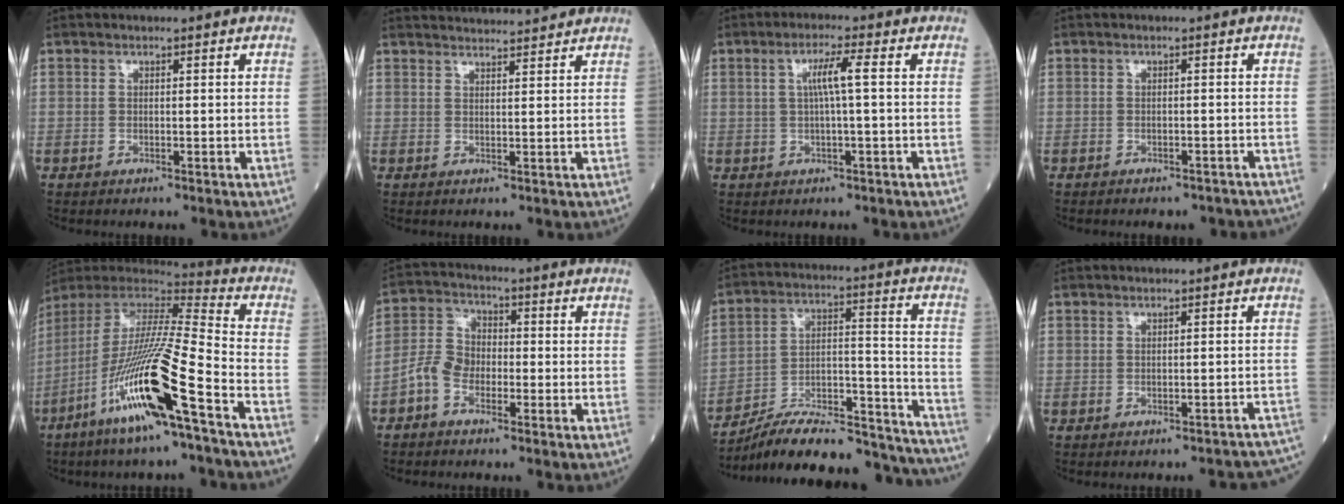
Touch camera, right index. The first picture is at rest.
{"total": 8.0, "force": [7.9, 0.0, 1.4], "torque": [-0.022, 0.023, 0.105]}
{"total": 4.0, "force": [0.5, -0.3, 4.0], "torque": [-0.075, 0.008, 0.010]}
{"total": 7.4, "force": [-6.6, 2.6, 1.9], "torque": [-0.019, 0.000, -0.068]}
{"total": 20.0, "force": [-9.4, 0.7, 17.6], "torque": [-0.376, -0.043, -0.186]}
{"total": 5.6, "force": [-2.6, 3.7, 3.3], "torque": [-0.074, 0.020, -0.061]}
{"total": 27.2, "force": [-25.2, 4.0, 9.2], "torque": [-0.103, 0.030, -0.366]}
{"total": 8.4, "force": [-8.1, 1.5, 1.9], "torque": [0.000, 0.008, -0.077]}